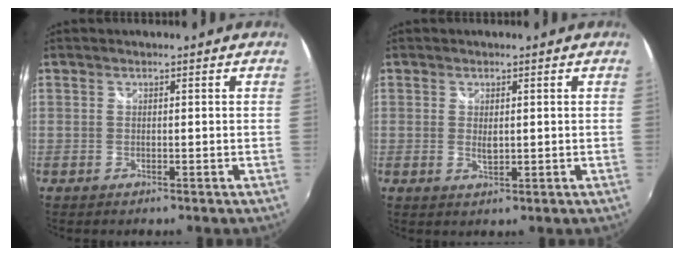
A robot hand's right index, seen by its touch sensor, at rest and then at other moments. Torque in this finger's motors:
{"motor_torque": [-0.24, 0.05, -0.08, 0.00]}